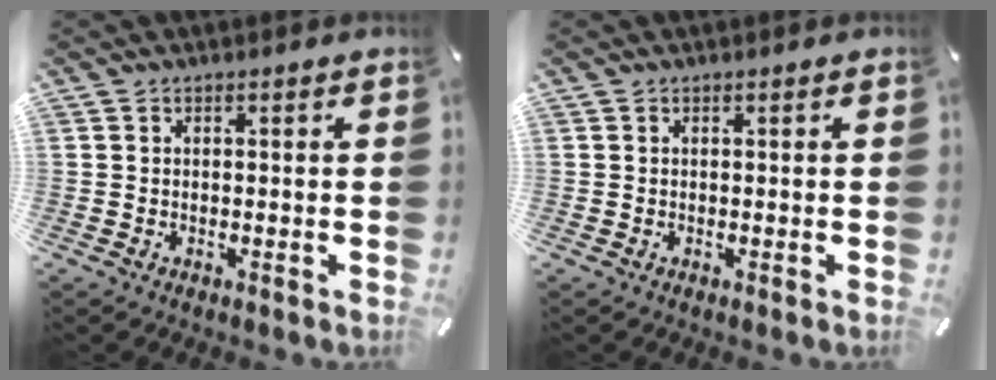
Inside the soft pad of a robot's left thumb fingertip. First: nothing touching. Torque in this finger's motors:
{"motor_torque": [0.00, 0.00, 0.00, -0.09, 0.00]}